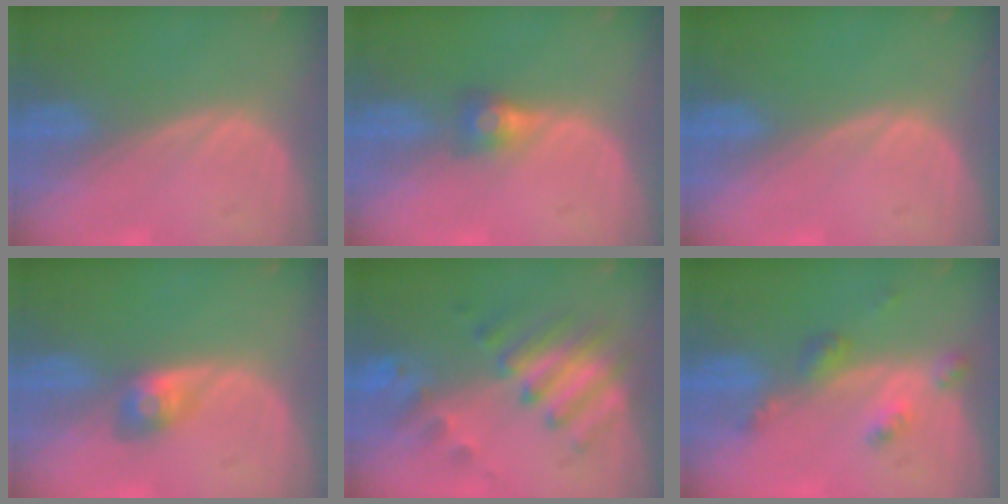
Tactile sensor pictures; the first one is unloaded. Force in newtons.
{"total": 2.8, "press": 2.6, "slide": 1.0}
{"total": 0.0}
{"total": 3.0, "press": 2.7, "slide": 1.3}
{"total": 7.4, "press": 7.3, "slide": 1.3}
{"total": 4.5, "press": 4.0, "slide": 2.0}